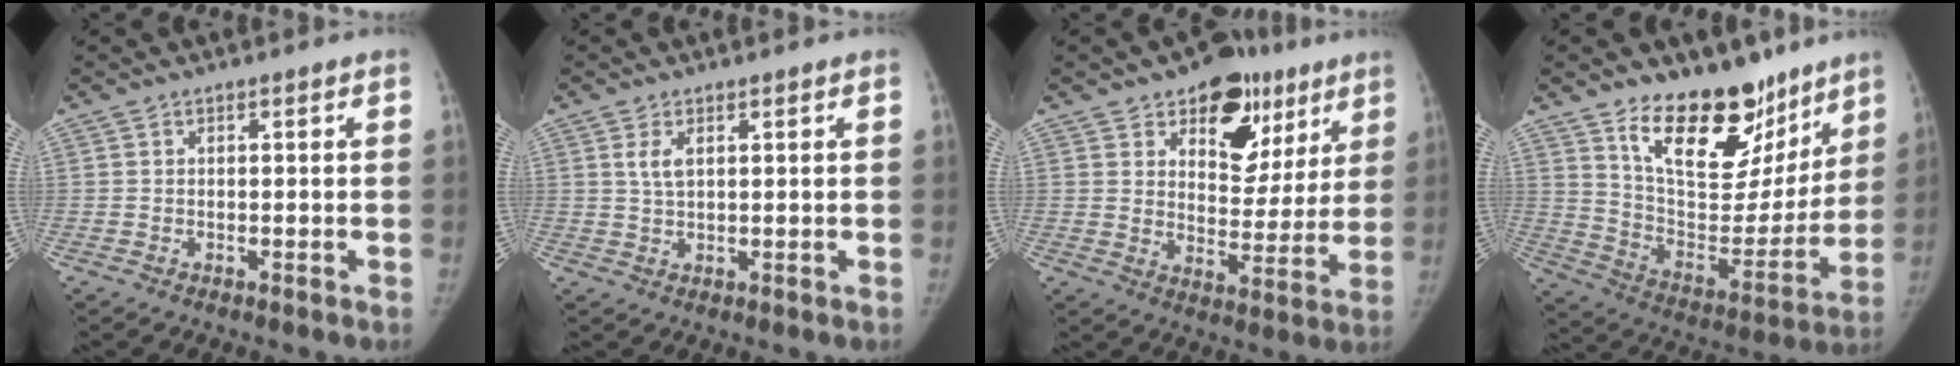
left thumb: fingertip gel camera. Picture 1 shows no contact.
{"total": 2.9, "force": [1.3, 1.4, 2.2], "torque": [-0.042, -0.003, 0.029]}
{"total": 16.4, "force": [9.0, 10.2, 9.2], "torque": [-0.056, -0.037, 0.129]}
{"total": 23.3, "force": [15.3, 11.8, 13.0], "torque": [-0.137, -0.091, 0.249]}